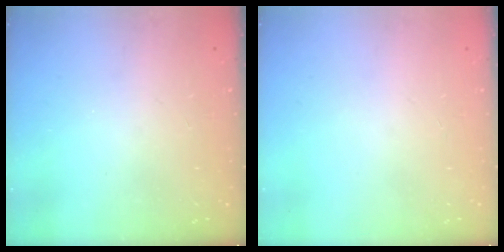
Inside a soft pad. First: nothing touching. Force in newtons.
{"total": 0.0}